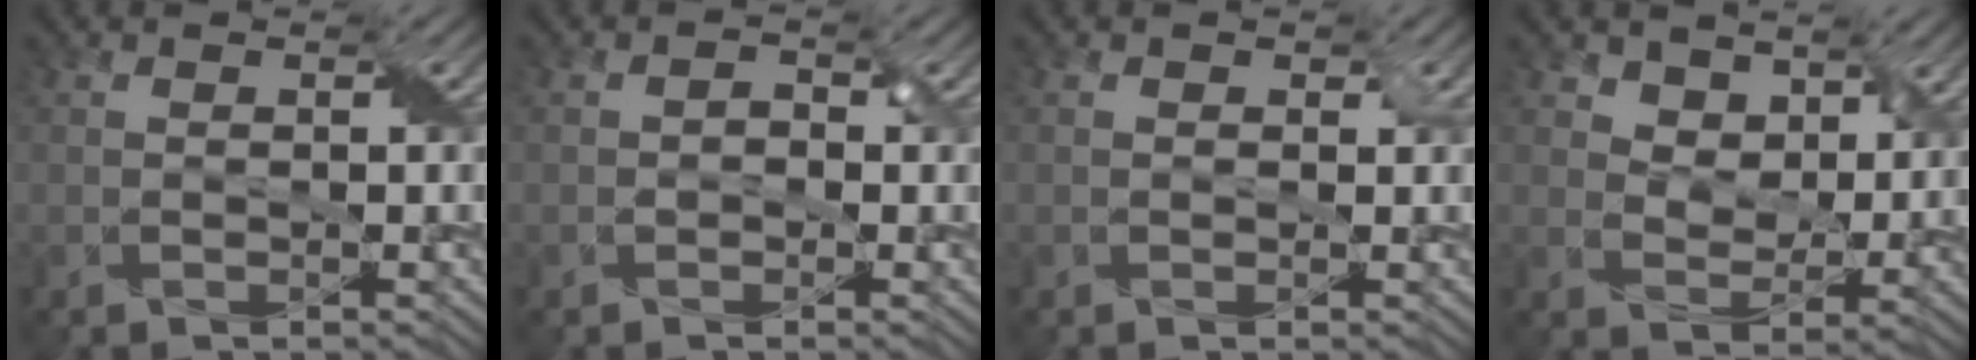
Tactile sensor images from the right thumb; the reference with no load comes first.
{"total": 1.2, "force": [-0.4, 1.0, 0.6], "torque": [-0.011, 0.000, -0.011]}
{"total": 0.7, "force": [0.2, 0.7, 0.3], "torque": [-0.004, -0.004, 0.002]}
{"total": 4.5, "force": [3.0, 2.9, 1.7], "torque": [-0.050, -0.018, 0.053]}